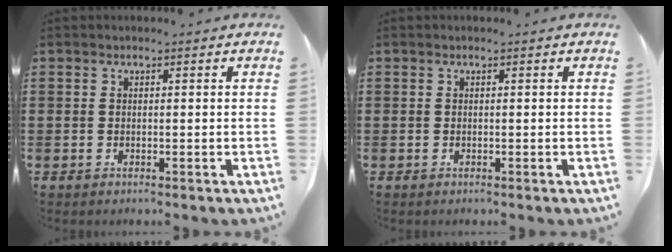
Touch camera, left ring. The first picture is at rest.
{"total": 0.0}